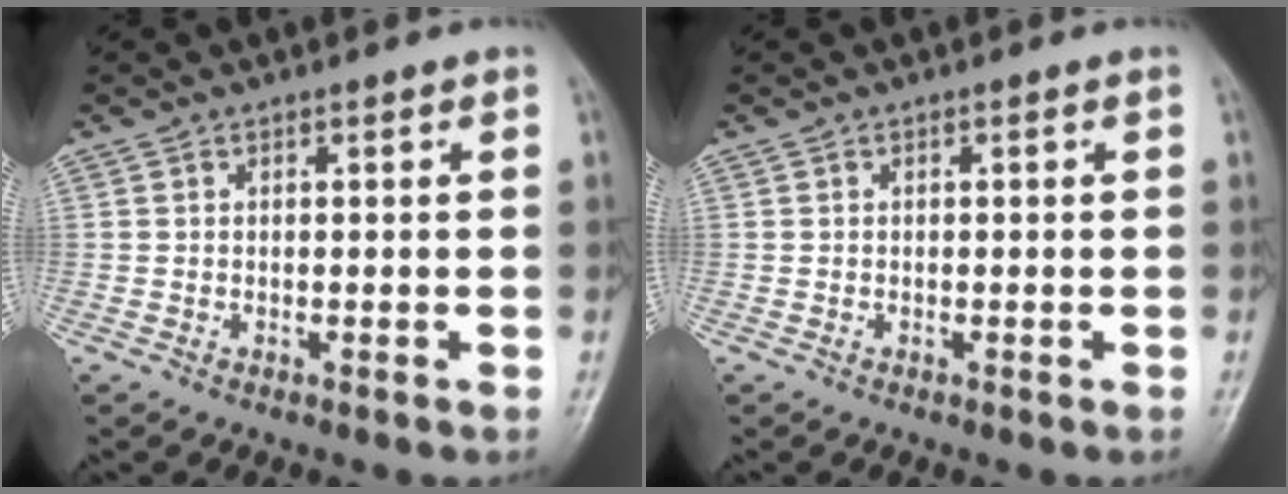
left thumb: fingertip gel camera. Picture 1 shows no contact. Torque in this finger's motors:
{"motor_torque": [0.00, 0.00, 0.00, 0.00, 0.00]}